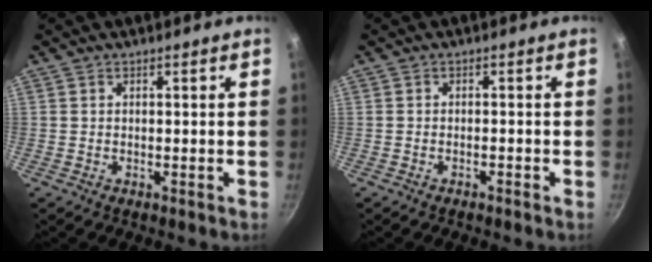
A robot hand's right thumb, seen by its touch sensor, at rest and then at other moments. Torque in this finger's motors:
{"motor_torque": [-0.50, -0.23, -0.46, 0.40, -0.02]}